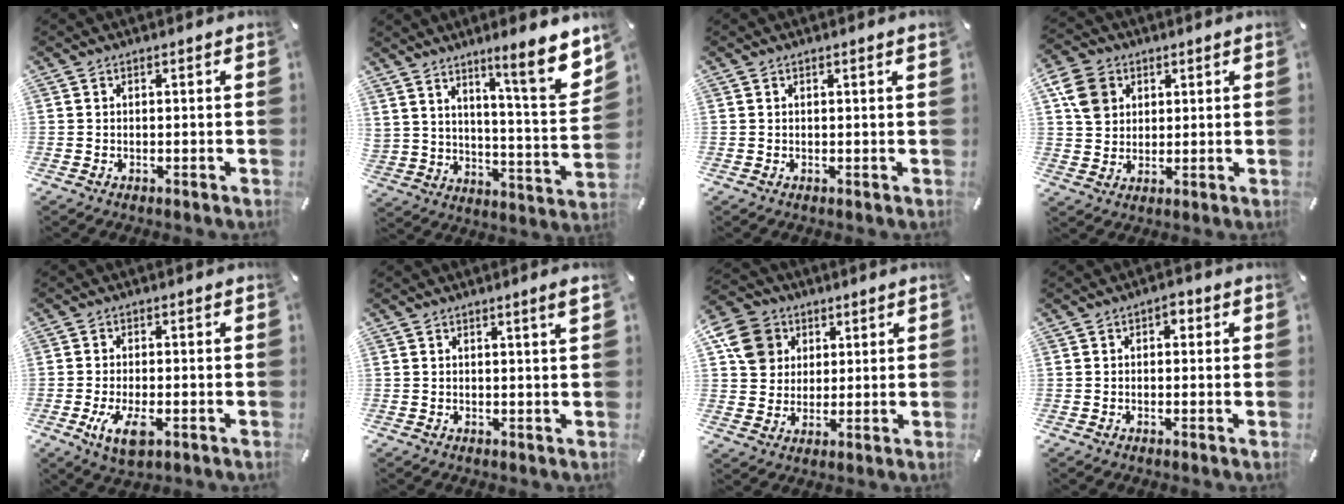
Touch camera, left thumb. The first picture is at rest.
{"total": 13.4, "force": [10.2, 2.5, 8.3], "torque": [-0.119, -0.087, 0.164]}
{"total": 0.7, "force": [0.3, 0.0, 0.7], "torque": [-0.011, 0.001, 0.005]}
{"total": 8.7, "force": [2.9, 7.4, 3.6], "torque": [-0.077, 0.002, 0.056]}
{"total": 6.6, "force": [-2.3, 2.8, 5.5], "torque": [-0.111, -0.011, -0.041]}
{"total": 2.6, "force": [1.2, 0.0, 2.3], "torque": [-0.036, -0.004, 0.018]}
{"total": 10.6, "force": [3.8, 9.2, 3.7], "torque": [-0.073, -0.003, 0.078]}
{"total": 2.0, "force": [0.1, 1.4, 1.3], "torque": [-0.020, 0.006, -0.004]}